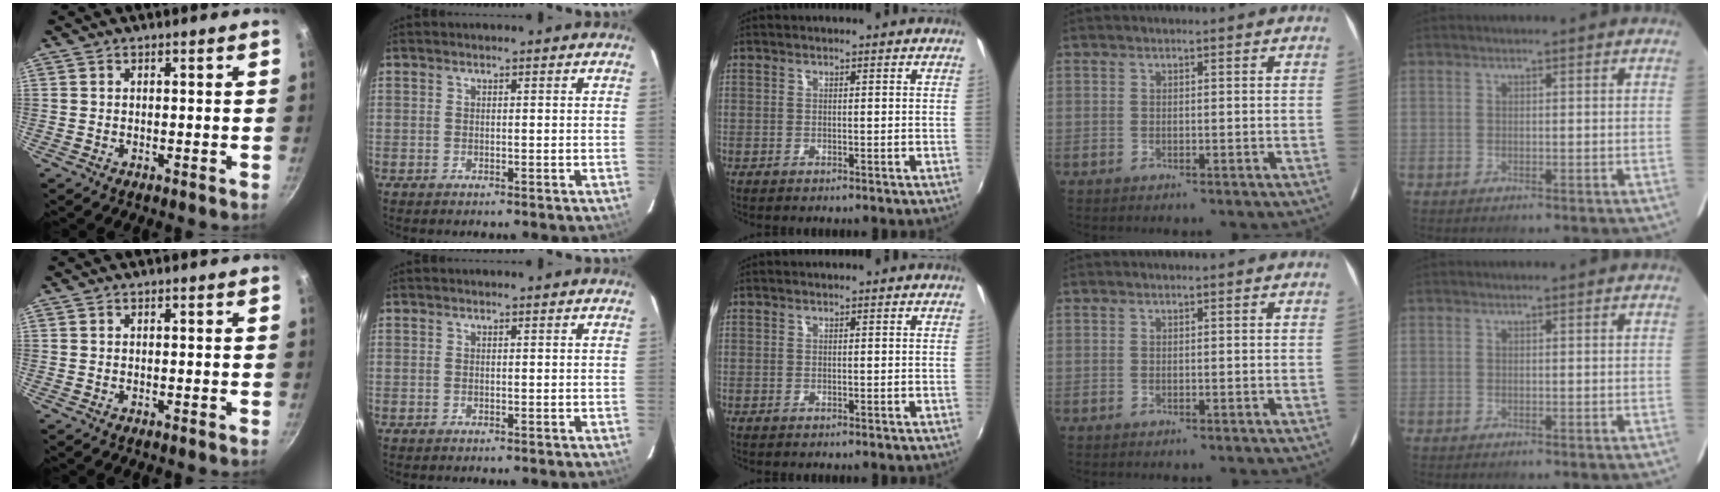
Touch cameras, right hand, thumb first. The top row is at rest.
{}